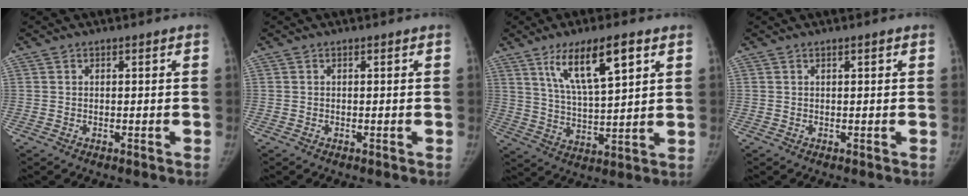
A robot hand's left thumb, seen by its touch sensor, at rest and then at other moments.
{"total": 0.0}
{"total": 12.6, "force": [6.5, 3.4, 10.2], "torque": [-0.171, -0.025, 0.125]}
{"total": 0.6, "force": [0.3, 0.1, 0.5], "torque": [-0.008, 0.001, 0.005]}